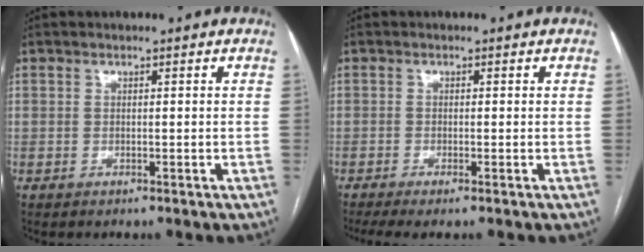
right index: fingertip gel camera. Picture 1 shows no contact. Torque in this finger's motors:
{"motor_torque": [0.54, -0.24, -0.02, 0.02]}